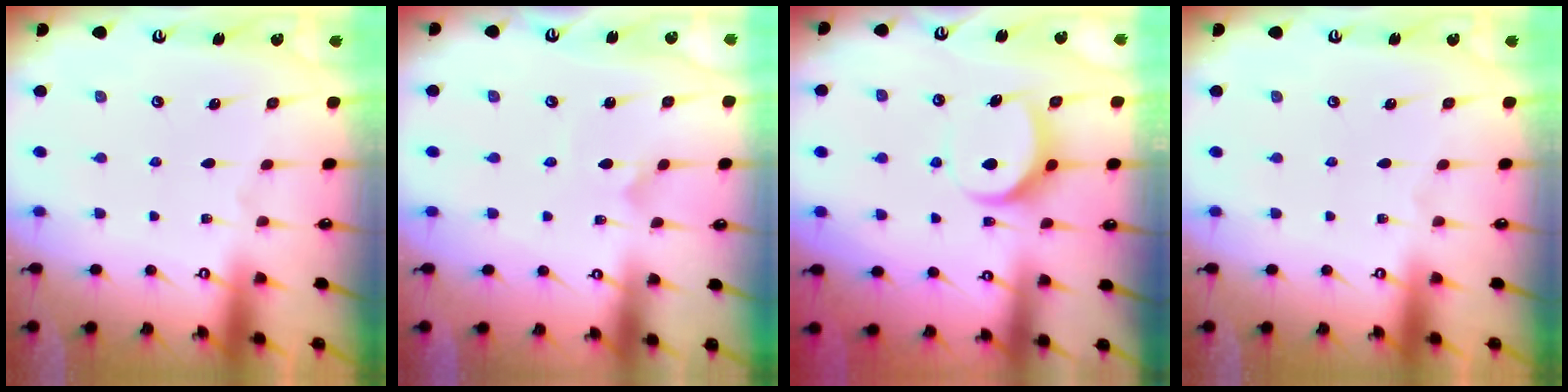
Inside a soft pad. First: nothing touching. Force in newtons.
{"total": 1.5, "press": 1.5, "slide": 0.0}
{"total": 7.1, "press": 7.1, "slide": 0.5}
{"total": 0.0}